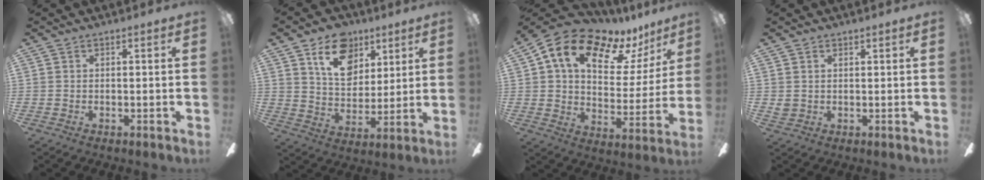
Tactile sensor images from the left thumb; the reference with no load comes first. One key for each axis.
{"total": 14.7, "fx": 8.1, "fy": 10.0, "fz": 7.1, "tx": -0.095, "ty": -0.028, "tz": 0.146}
{"total": 15.3, "fx": 10.3, "fy": 8.0, "fz": 7.9, "tx": -0.142, "ty": -0.065, "tz": 0.179}
{"total": 2.2, "fx": 1.5, "fy": 1.6, "fz": 0.3, "tx": -0.007, "ty": -0.001, "tz": 0.028}